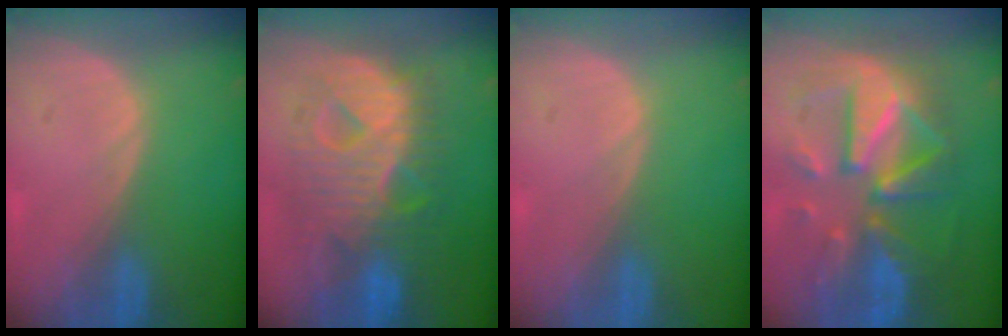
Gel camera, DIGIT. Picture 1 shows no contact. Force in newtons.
{"total": 12.1, "press": 12.0, "slide": 1.3}
{"total": 0.0}
{"total": 12.2, "press": 12.1, "slide": 1.1}